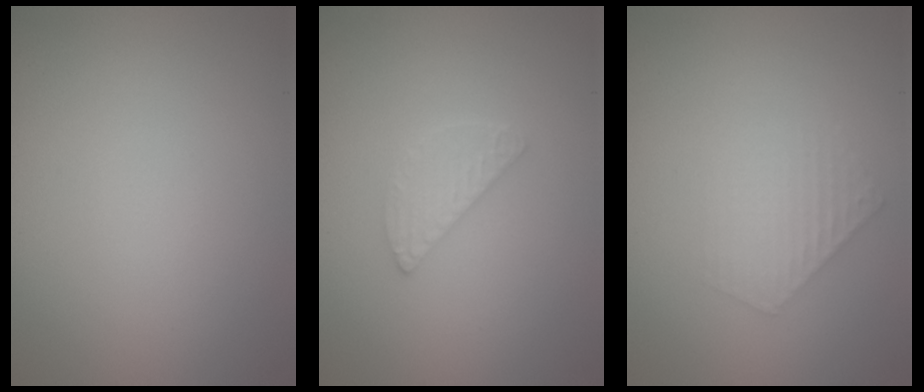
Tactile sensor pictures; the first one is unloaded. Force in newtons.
{"total": 1.9, "press": 1.8, "slide": 0.2}
{"total": 1.9, "press": 1.9, "slide": 0.3}